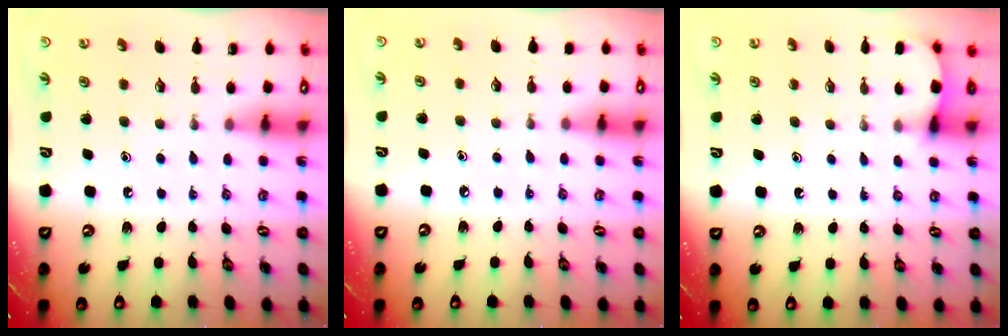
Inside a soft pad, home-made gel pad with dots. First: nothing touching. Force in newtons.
{"total": 2.3, "press": 2.3, "slide": 0.4}
{"total": 2.1, "press": 2.1, "slide": 0.2}